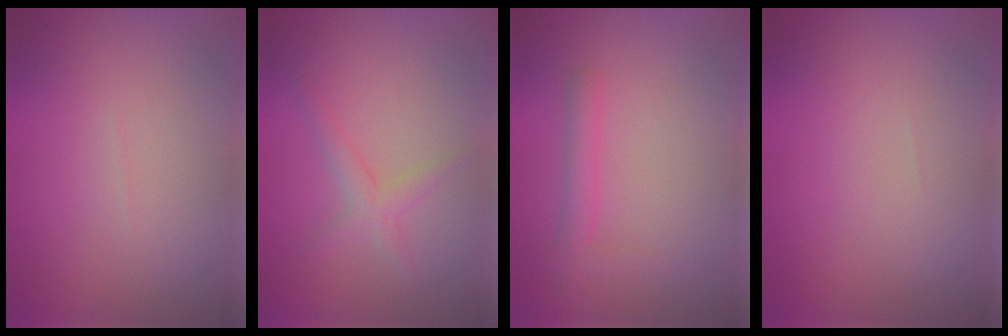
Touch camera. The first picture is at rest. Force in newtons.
{"total": 1.8, "press": 1.8, "slide": 0.0}
{"total": 1.9, "press": 1.9, "slide": 0.1}
{"total": 0.0}